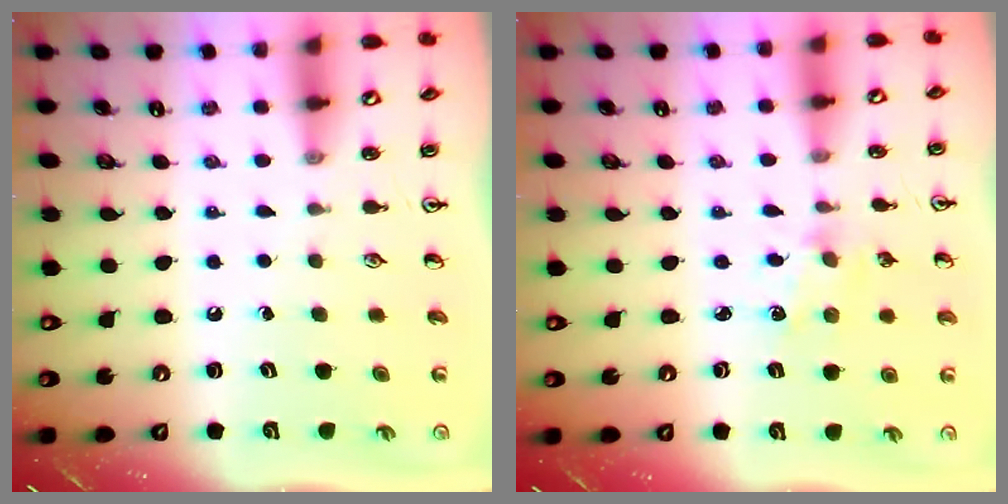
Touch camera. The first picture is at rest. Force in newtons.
{"total": 1.8, "press": 1.8, "slide": 0.3}